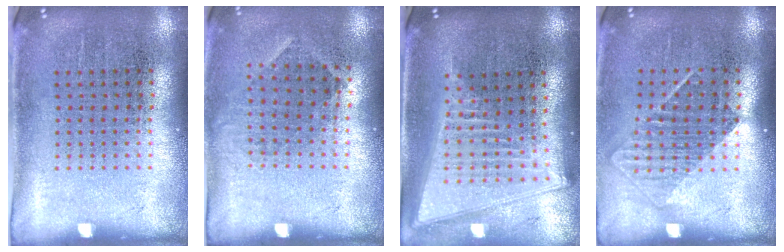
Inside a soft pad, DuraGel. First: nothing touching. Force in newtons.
{"total": 0.9, "press": 0.8, "slide": 0.5}
{"total": 2.1, "press": 1.7, "slide": 1.2}
{"total": 1.4, "press": 1.1, "slide": 0.9}